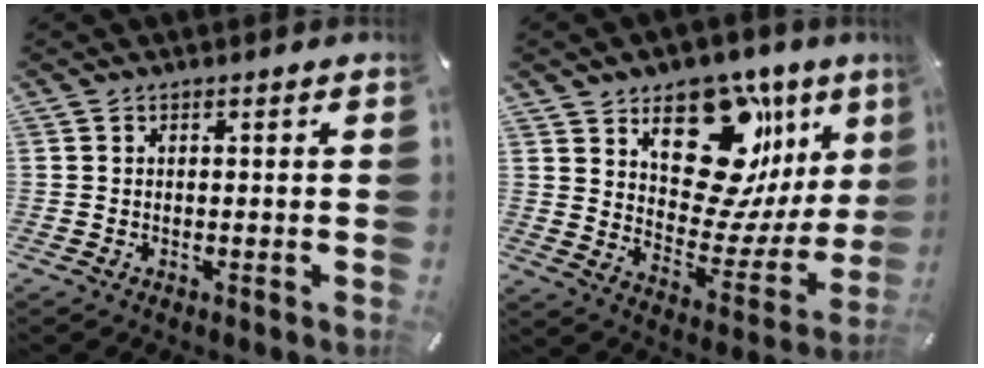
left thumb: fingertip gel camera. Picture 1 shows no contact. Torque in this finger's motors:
{"motor_torque": [2.52, 2.49, 1.42, -1.35, 0.38]}